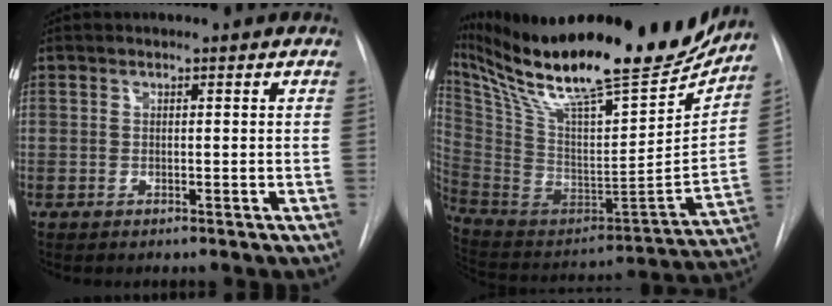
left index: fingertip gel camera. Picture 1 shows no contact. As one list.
[{"total": 34.0, "force": [27.7, 5.8, 18.8], "torque": [-0.335, -0.051, 0.422]}]